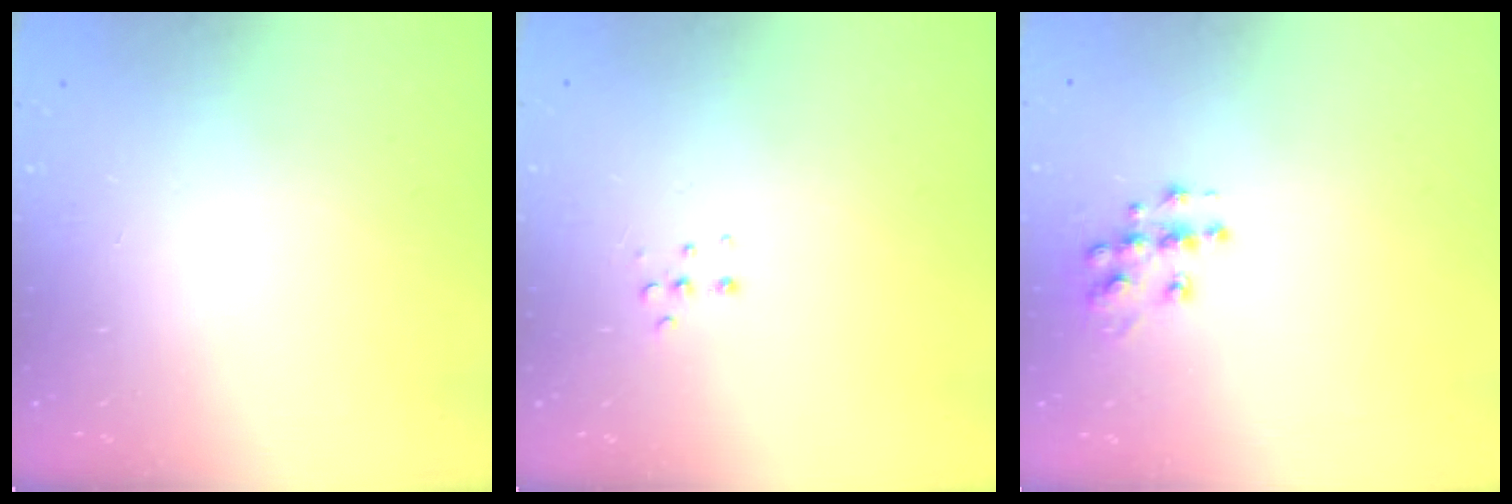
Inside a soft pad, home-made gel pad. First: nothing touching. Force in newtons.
{"total": 3.8, "press": 3.7, "slide": 0.9}
{"total": 9.5, "press": 9.5, "slide": 0.6}